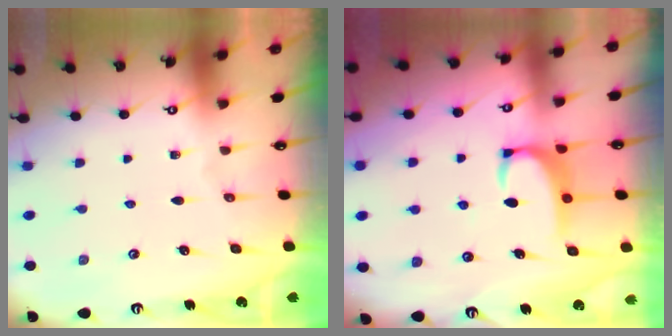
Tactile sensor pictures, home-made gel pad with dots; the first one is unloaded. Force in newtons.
{"total": 2.9, "press": 2.9, "slide": 0.5}